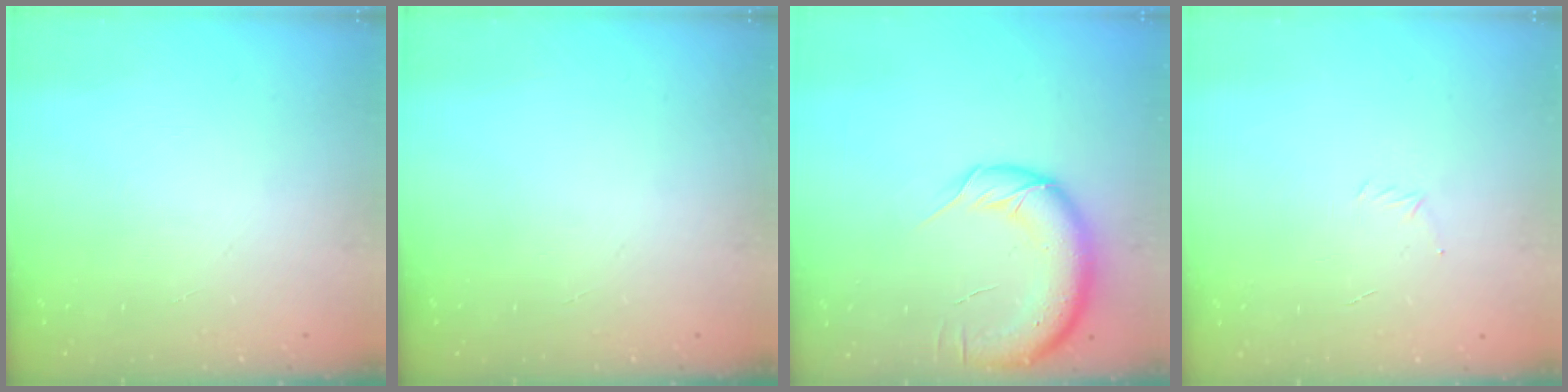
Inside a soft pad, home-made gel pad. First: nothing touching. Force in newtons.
{"total": 0.0}
{"total": 14.6, "press": 14.3, "slide": 3.1}
{"total": 2.9, "press": 2.8, "slide": 0.8}